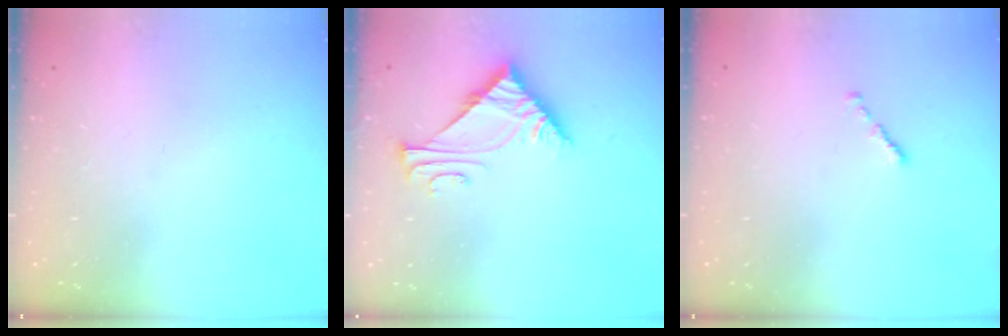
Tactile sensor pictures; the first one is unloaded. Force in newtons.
{"total": 7.7, "press": 7.7, "slide": 0.4}
{"total": 0.7, "press": 0.6, "slide": 0.4}